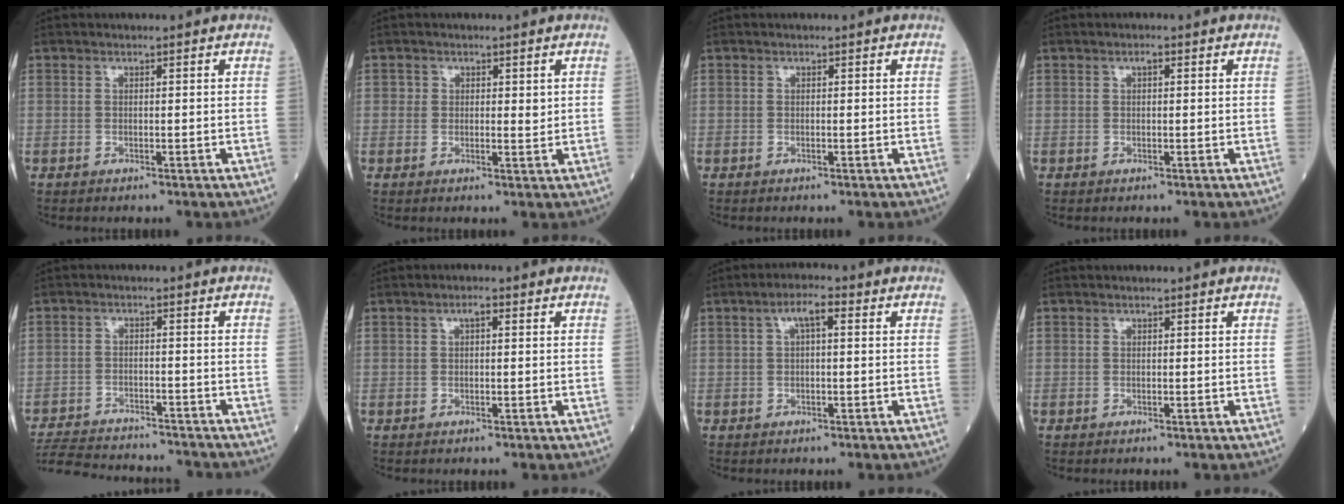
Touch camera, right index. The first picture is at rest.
{"total": 1.9, "force": [0.5, 1.3, 1.2], "torque": [-0.008, -0.003, 0.003]}
{"total": 0.0}
{"total": 0.8, "force": [0.3, 0.3, 0.7], "torque": [-0.013, 0.003, 0.004]}
{"total": 15.6, "force": [-14.6, 2.9, 4.7], "torque": [-0.109, -0.009, -0.211]}
{"total": 1.3, "force": [0.4, 0.4, 1.2], "torque": [-0.018, 0.004, 0.006]}
{"total": 3.5, "force": [1.0, 0.9, 3.2], "torque": [-0.059, 0.016, 0.017]}
{"total": 0.0}